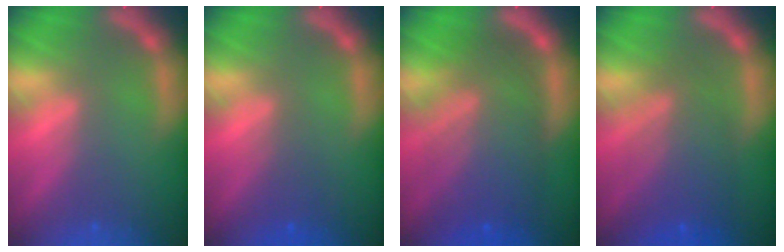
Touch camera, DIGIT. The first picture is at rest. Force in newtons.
{"total": 2.0}
{"total": 10.1}
{"total": 7.0}